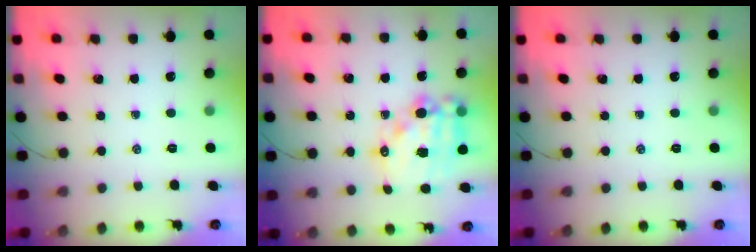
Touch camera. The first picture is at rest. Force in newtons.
{"total": 16.7, "press": 16.2, "slide": 3.7}
{"total": 0.0}